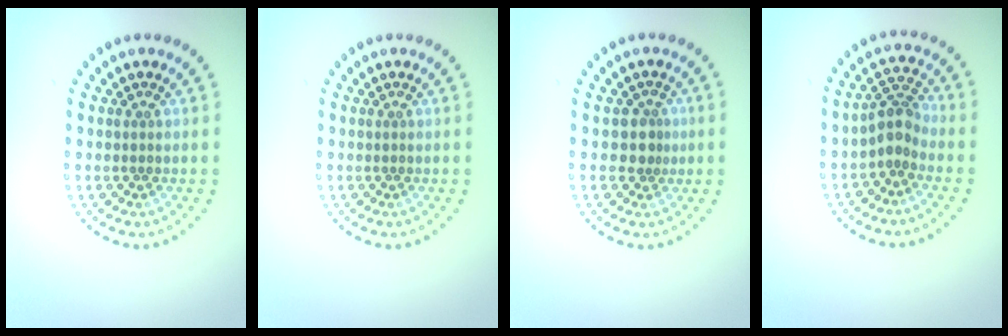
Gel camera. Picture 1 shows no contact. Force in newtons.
{"total": 0.0}
{"total": 1.9, "press": 1.5, "slide": 1.2}
{"total": 2.6, "press": 2.0, "slide": 1.6}